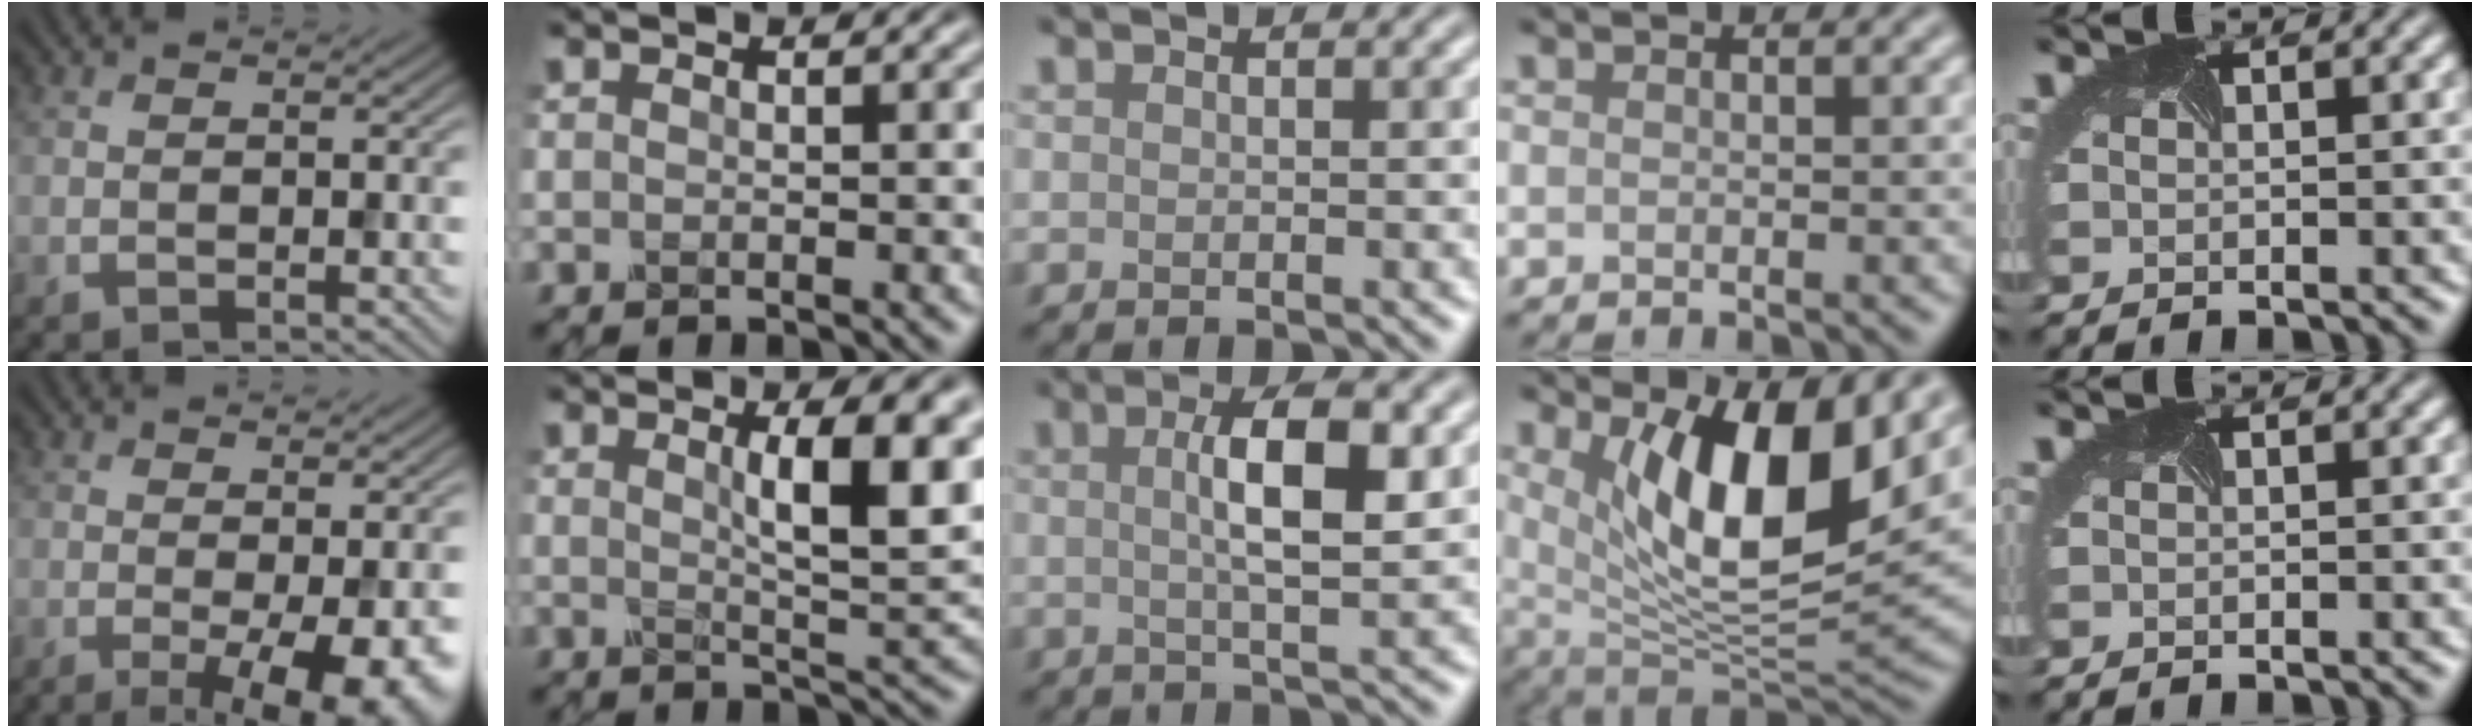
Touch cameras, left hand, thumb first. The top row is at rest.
{"thumb": {"total": 8.4, "force": [-2.5, 2.1, 7.8], "torque": [-0.111, -0.008, -0.028]}, "index": {"total": 7.8, "force": [2.3, 2.0, 7.1], "torque": [-0.093, -0.001, 0.038]}, "middle": {"total": 5.4, "force": [1.1, 1.3, 5.1], "torque": [-0.085, 0.008, 0.017]}, "ring": {"total": 10.1, "force": [3.6, 3.4, 8.9], "torque": [-0.140, -0.025, 0.066]}}